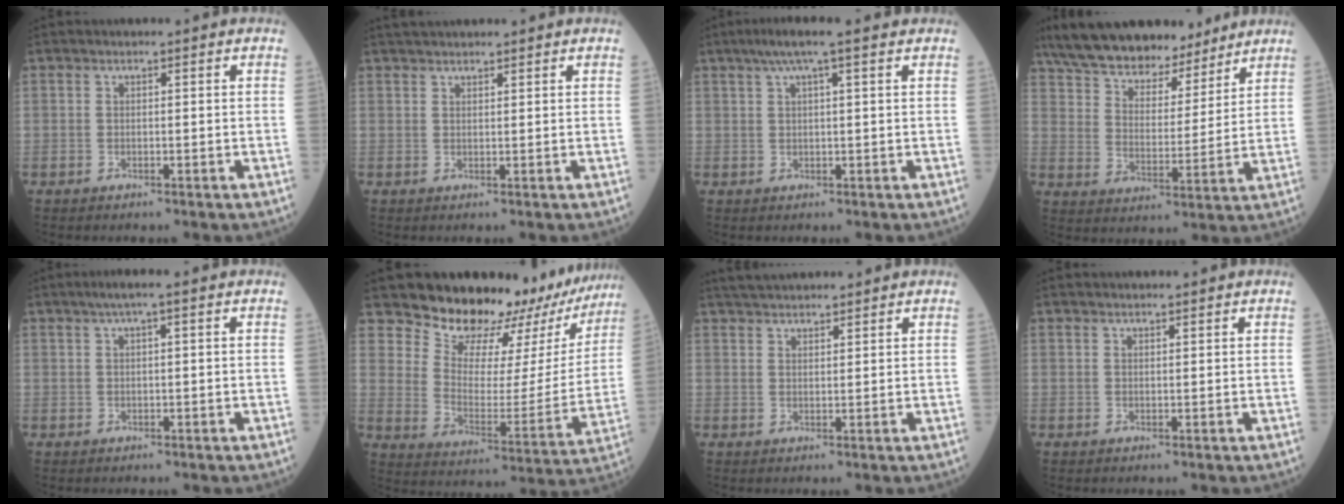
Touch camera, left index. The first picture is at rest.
{"total": 4.2, "force": [3.8, 0.8, 1.6], "torque": [-0.020, 0.035, 0.064]}
{"total": 6.2, "force": [4.2, 0.4, 4.5], "torque": [-0.079, 0.034, 0.070]}
{"total": 18.1, "force": [15.4, 5.9, 7.4], "torque": [-0.135, 0.024, 0.252]}
{"total": 2.8, "force": [1.6, 0.0, 2.2], "torque": [-0.043, 0.016, 0.029]}
{"total": 23.1, "force": [20.3, 7.9, 7.5], "torque": [-0.092, -0.050, 0.257]}
{"total": 6.7, "force": [6.2, 1.1, 2.4], "torque": [-0.040, 0.038, 0.105]}
{"total": 2.0, "force": [1.9, 0.3, 0.6], "torque": [-0.004, 0.021, 0.030]}